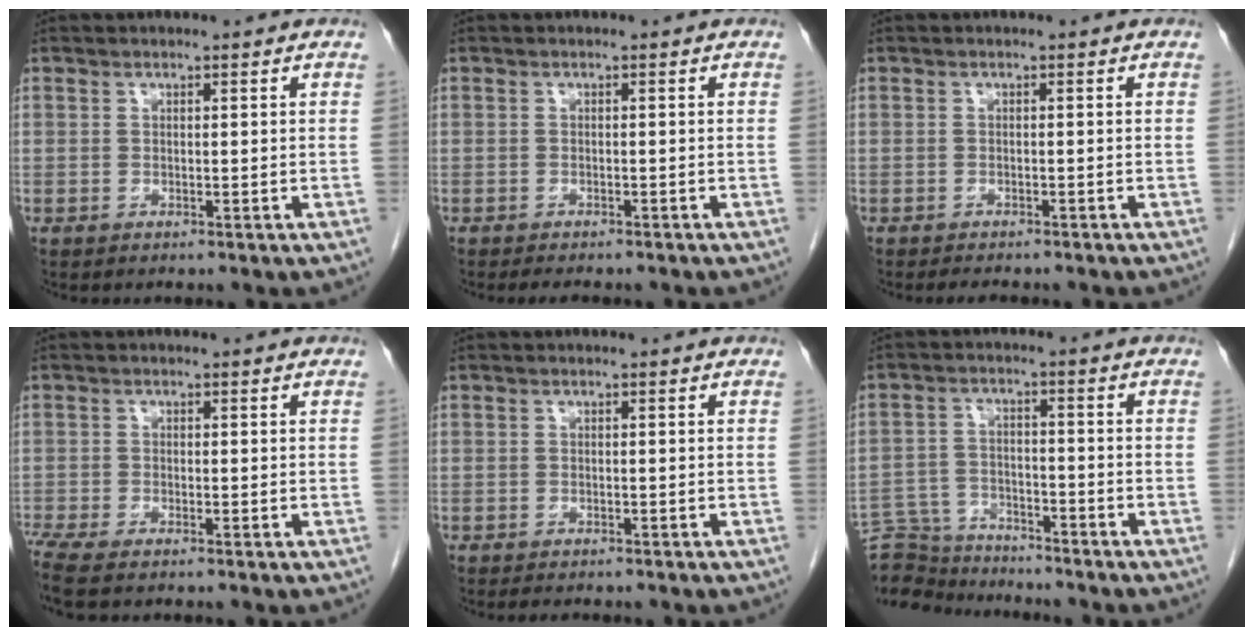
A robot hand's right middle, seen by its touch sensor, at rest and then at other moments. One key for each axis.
{"total": 4.0, "fx": -3.4, "fy": 1.0, "fz": 1.8, "tx": -0.026, "ty": -0.008, "tz": -0.040}
{"total": 3.6, "fx": -3.1, "fy": 0.9, "fz": 1.6, "tx": -0.025, "ty": -0.007, "tz": -0.037}
{"total": 5.3, "fx": -4.4, "fy": 0.5, "fz": 2.9, "tx": -0.057, "ty": -0.010, "tz": -0.080}
{"total": 2.9, "fx": -2.5, "fy": 0.7, "fz": 1.2, "tx": -0.021, "ty": -0.007, "tz": -0.030}
{"total": 10.5, "fx": -10.3, "fy": 1.8, "fz": 0.8, "tx": -0.014, "ty": 0.015, "tz": -0.175}